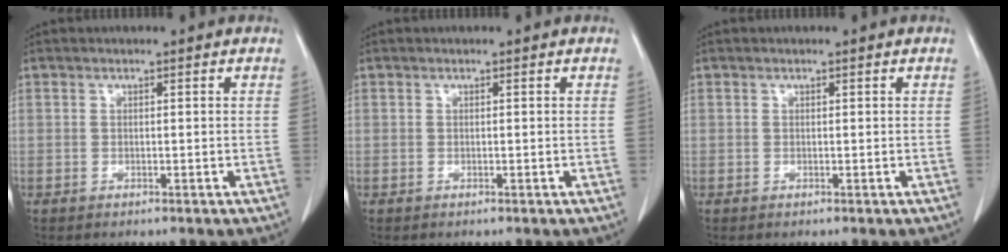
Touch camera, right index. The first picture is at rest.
{"total": 0.0}
{"total": 0.0}